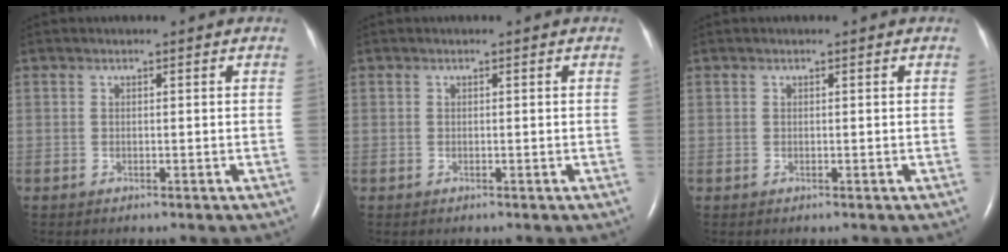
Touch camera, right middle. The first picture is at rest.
{"total": 0.0}
{"total": 0.0}